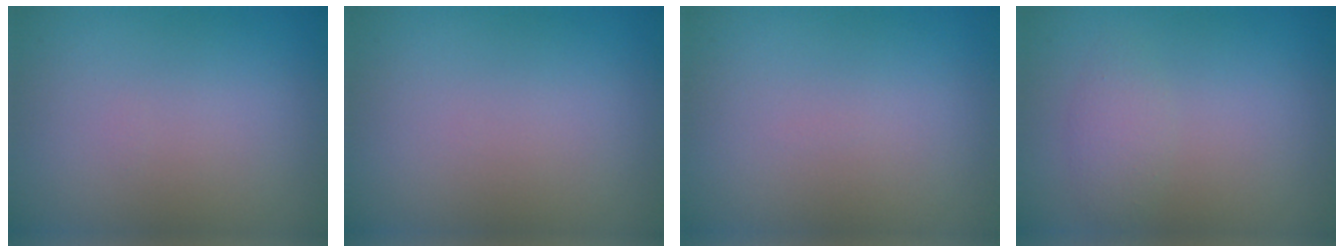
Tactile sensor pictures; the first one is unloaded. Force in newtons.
{"total": 0.0}
{"total": 0.0}
{"total": 1.8, "press": 1.8, "slide": 0.2}